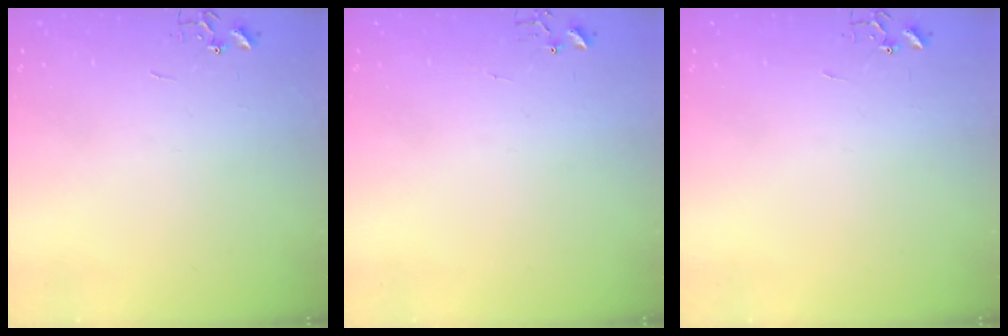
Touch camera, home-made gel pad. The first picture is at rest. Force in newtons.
{"total": 5.0, "press": 5.0, "slide": 0.4}
{"total": 0.0}